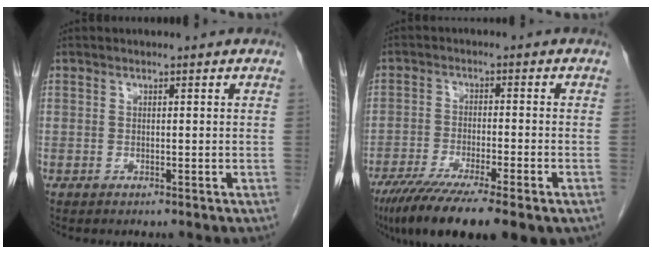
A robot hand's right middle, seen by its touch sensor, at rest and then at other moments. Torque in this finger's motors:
{"motor_torque": [1.13, -1.01, 0.30, 0.14]}